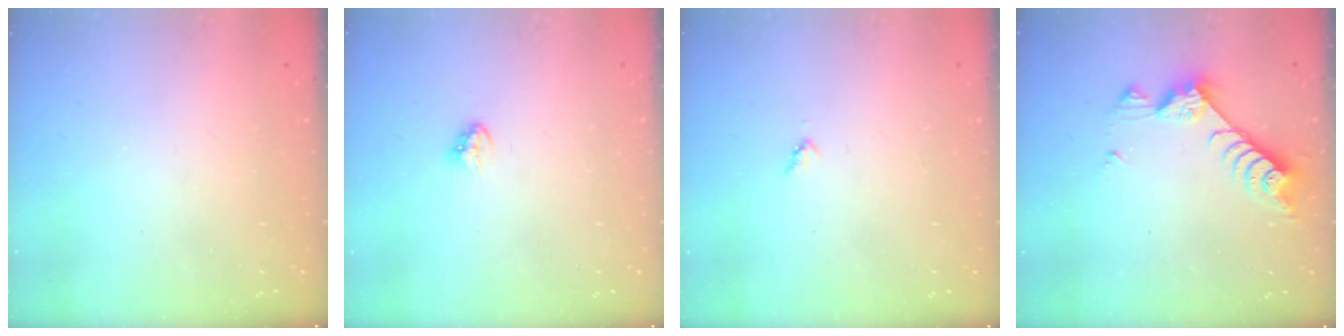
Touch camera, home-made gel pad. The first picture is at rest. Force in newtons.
{"total": 3.5, "press": 3.5, "slide": 0.2}
{"total": 3.0, "press": 3.0, "slide": 0.3}
{"total": 7.6, "press": 7.6, "slide": 0.6}